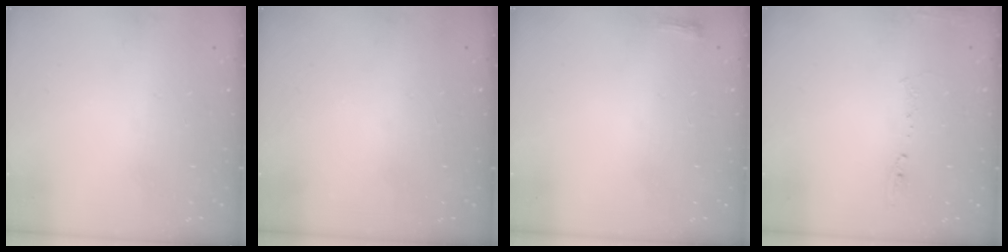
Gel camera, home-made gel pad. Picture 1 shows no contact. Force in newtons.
{"total": 0.0}
{"total": 2.6, "press": 2.5, "slide": 0.6}
{"total": 8.3, "press": 8.3, "slide": 0.9}